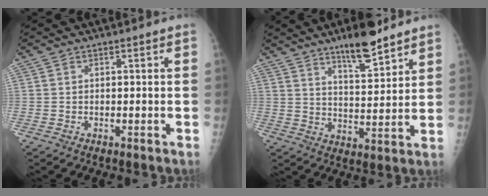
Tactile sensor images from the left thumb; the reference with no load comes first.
{"total": 10.4, "force": [7.8, 2.5, 6.4], "torque": [-0.086, -0.055, 0.131]}